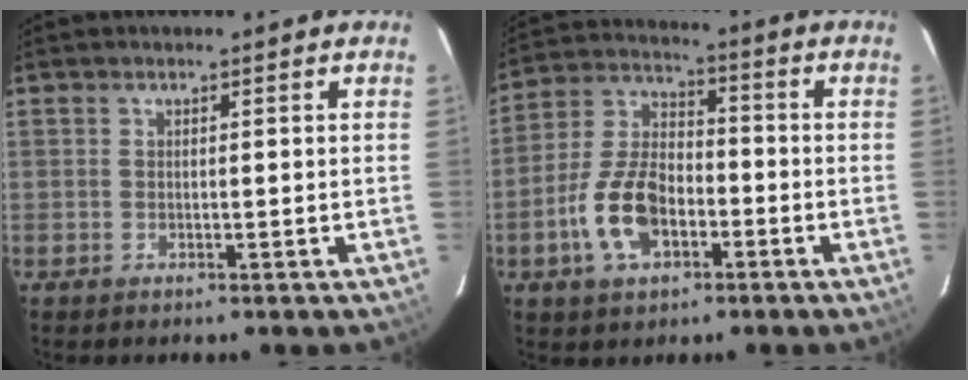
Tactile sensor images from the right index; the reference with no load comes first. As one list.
[{"total": 12.3, "force": [-4.8, 7.1, 8.8], "torque": [-0.188, 0.016, -0.083]}]